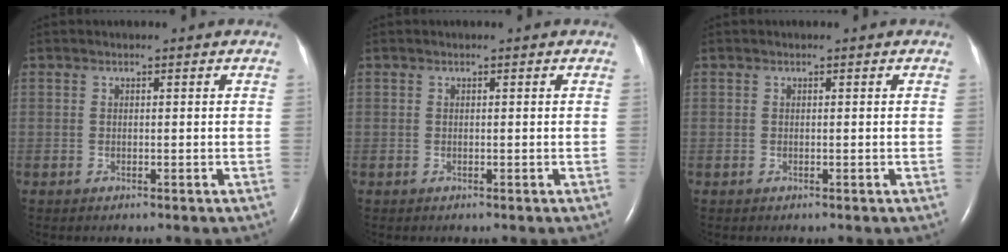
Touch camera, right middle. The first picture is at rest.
{"total": 0.0}
{"total": 0.0}